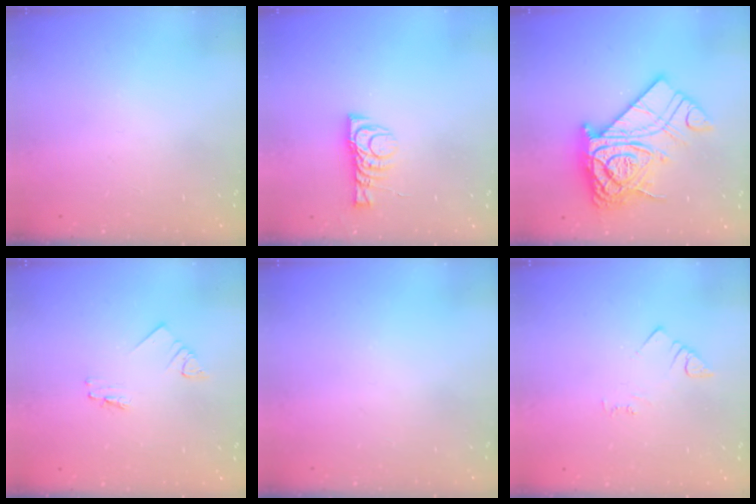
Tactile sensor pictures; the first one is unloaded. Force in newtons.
{"total": 7.0, "press": 6.9, "slide": 0.5}
{"total": 19.9, "press": 19.8, "slide": 2.2}
{"total": 1.2, "press": 1.2, "slide": 0.1}
{"total": 0.0}
{"total": 2.5, "press": 2.5, "slide": 0.4}